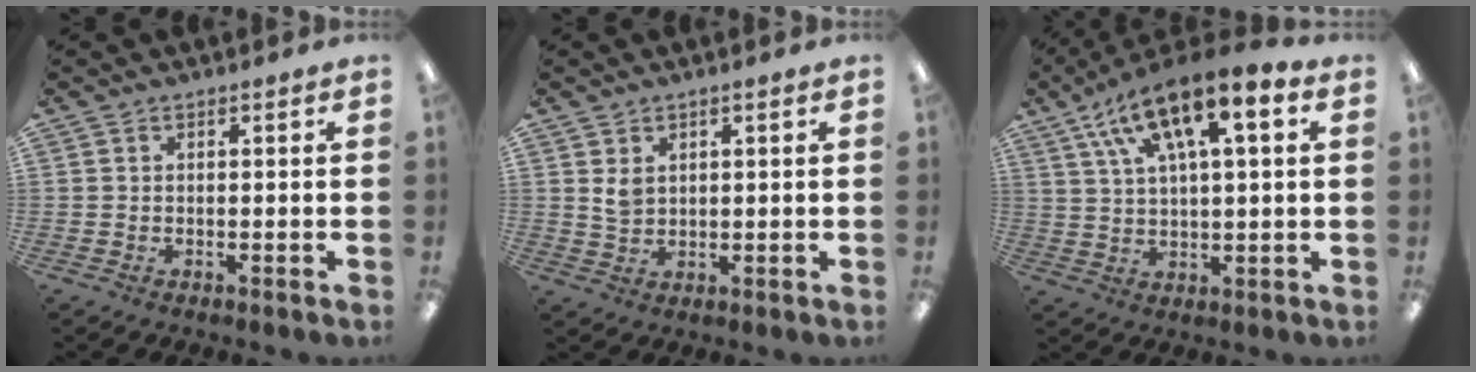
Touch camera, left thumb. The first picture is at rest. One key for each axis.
{"total": 3.4, "fx": 1.6, "fy": 2.2, "fz": 2.0, "tx": -0.034, "ty": 0.000, "tz": 0.028}
{"total": 14.5, "fx": 8.2, "fy": 4.8, "fz": 10.9, "tx": -0.196, "ty": -0.025, "tz": 0.143}